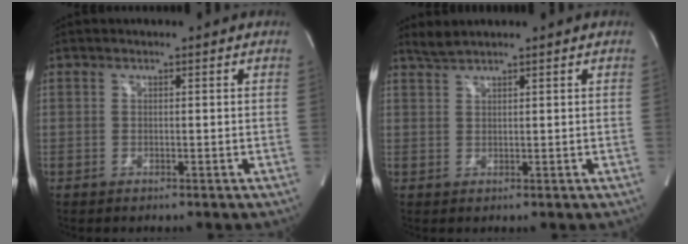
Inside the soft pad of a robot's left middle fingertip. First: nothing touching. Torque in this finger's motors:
{"motor_torque": [0.16, -0.14, -0.05, 0.01]}